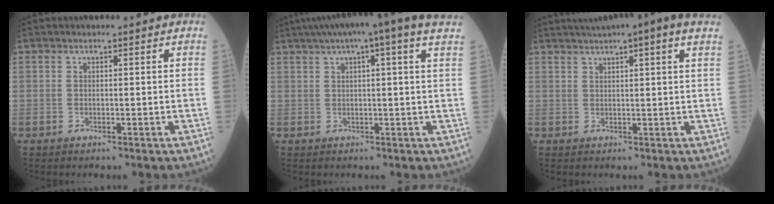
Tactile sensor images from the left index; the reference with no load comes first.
{"total": 12.7, "force": [9.4, 0.4, 8.6], "torque": [-0.145, 0.050, 0.123]}
{"total": 10.6, "force": [7.9, 0.7, 7.0], "torque": [-0.114, 0.039, 0.108]}